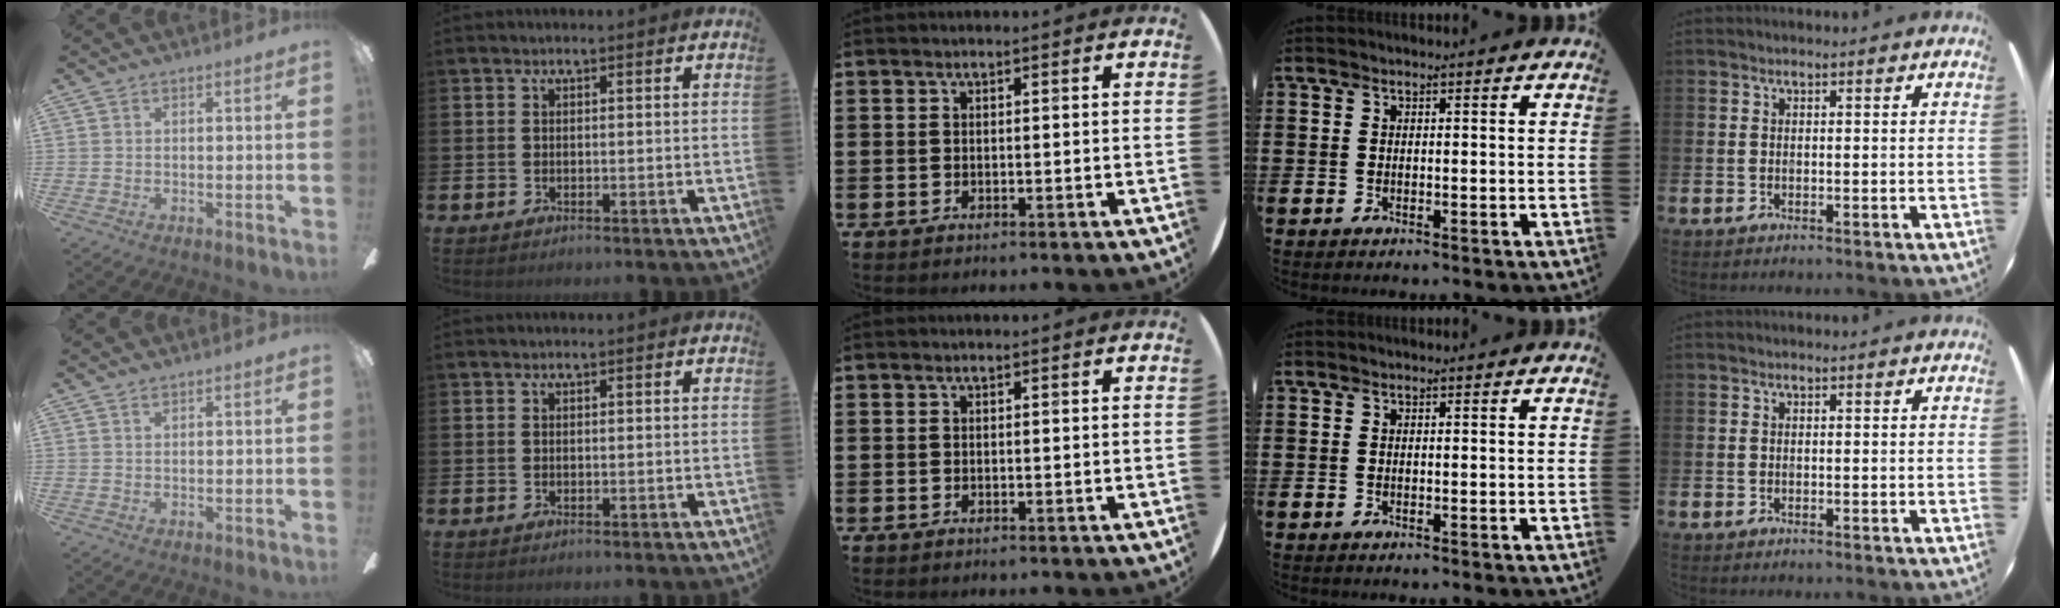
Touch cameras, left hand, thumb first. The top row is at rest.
{"thumb": {"total": 0.8, "force": [0.6, 0.3, 0.4], "torque": [-0.009, 0.001, 0.012]}}